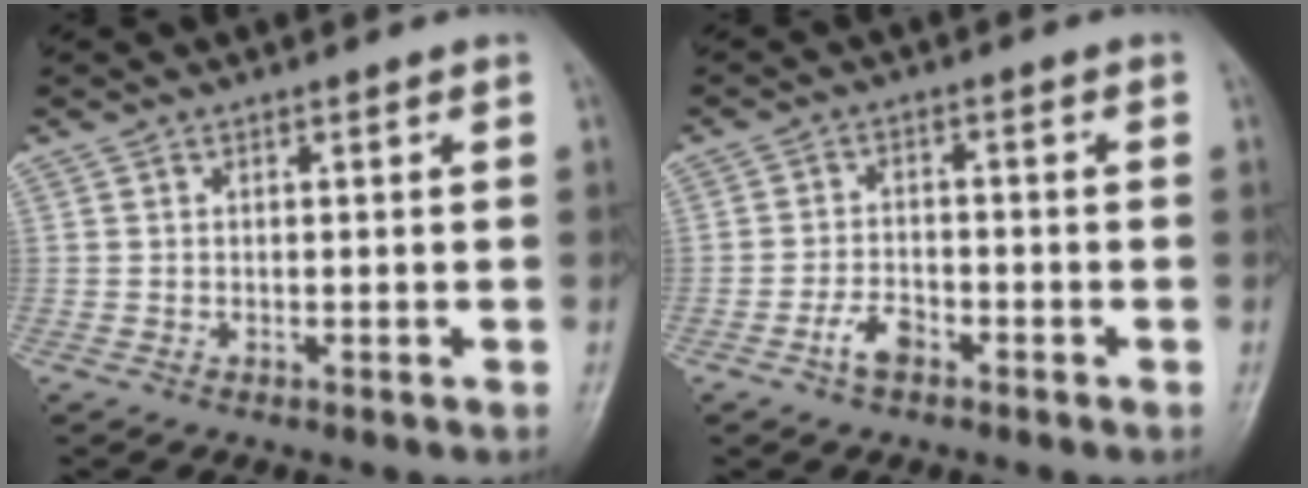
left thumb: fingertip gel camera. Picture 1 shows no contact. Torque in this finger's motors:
{"motor_torque": [0.27, 0.65, 0.42, 0.33, 0.00]}